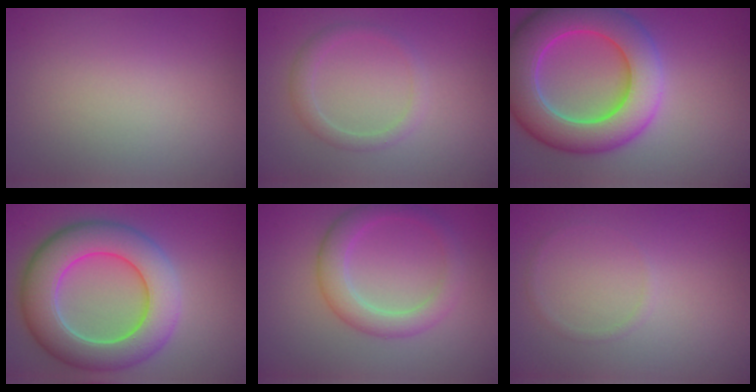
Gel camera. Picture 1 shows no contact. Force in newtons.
{"total": 1.7, "press": 1.7, "slide": 0.0}
{"total": 10.1, "press": 10.1, "slide": 0.3}
{"total": 9.4, "press": 9.4, "slide": 0.5}
{"total": 3.6, "press": 3.6, "slide": 0.2}
{"total": 0.6, "press": 0.6, "slide": 0.1}